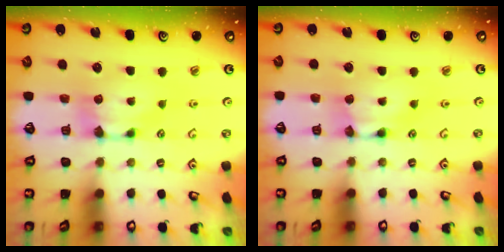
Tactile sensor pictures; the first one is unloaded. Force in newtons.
{"total": 1.8, "press": 1.7, "slide": 0.1}